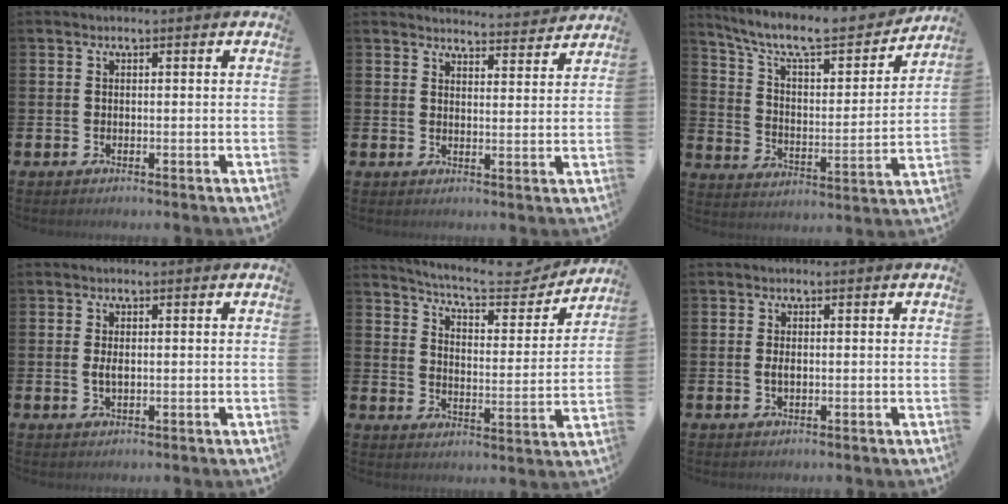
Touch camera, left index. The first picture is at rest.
{"total": 4.1, "force": [4.1, 0.2, 0.1], "torque": [-0.001, -0.034, 0.070]}
{"total": 9.6, "force": [8.3, 2.2, 4.1], "torque": [-0.113, -0.054, 0.142]}
{"total": 1.6, "force": [0.1, 0.7, 1.5], "torque": [-0.025, 0.001, -0.001]}
{"total": 7.2, "force": [6.7, 1.5, 2.2], "torque": [-0.061, -0.052, 0.110]}
{"total": 1.1, "force": [0.0, 0.5, 1.0], "torque": [-0.016, 0.002, -0.003]}